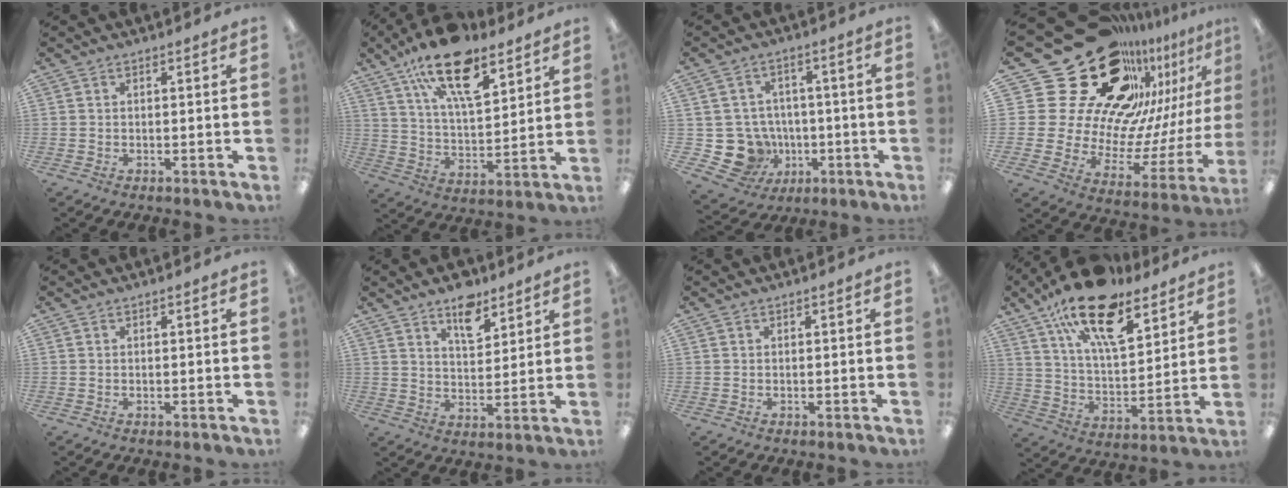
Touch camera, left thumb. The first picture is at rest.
{"total": 19.3, "force": [11.9, 8.3, 12.8], "torque": [-0.207, -0.056, 0.203]}
{"total": 11.4, "force": [-2.7, 10.5, 3.5], "torque": [-0.095, 0.017, -0.034]}
{"total": 34.9, "force": [22.5, 20.0, 17.6], "torque": [-0.274, -0.194, 0.457]}
{"total": 0.0}
{"total": 9.1, "force": [6.4, 4.4, 4.7], "torque": [-0.060, -0.034, 0.110]}
{"total": 0.0}
{"total": 20.5, "force": [13.3, 8.7, 13.1], "torque": [-0.210, -0.070, 0.228]}